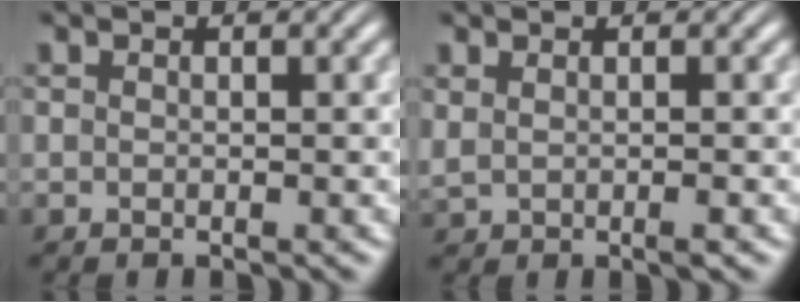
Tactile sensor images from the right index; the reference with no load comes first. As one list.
[{"total": 1.2, "force": [0.4, 0.3, 1.1], "torque": [-0.021, -0.001, 0.016]}]